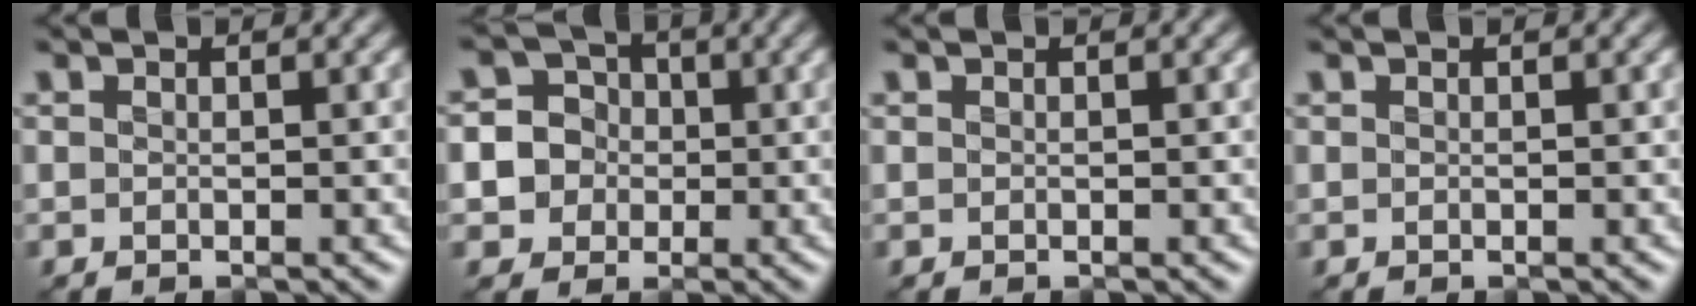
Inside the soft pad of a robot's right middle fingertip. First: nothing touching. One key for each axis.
{"total": 6.3, "fx": -0.3, "fy": 6.1, "fz": 1.8, "tx": -0.014, "ty": 0.026, "tz": -0.027}
{"total": 0.0}
{"total": 0.0}